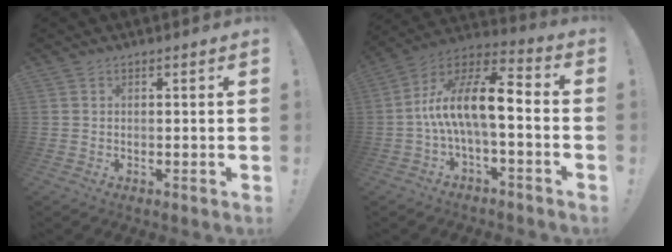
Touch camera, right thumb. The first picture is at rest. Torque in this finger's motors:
{"motor_torque": [2.31, 2.05, 1.67, -1.10, 0.15]}